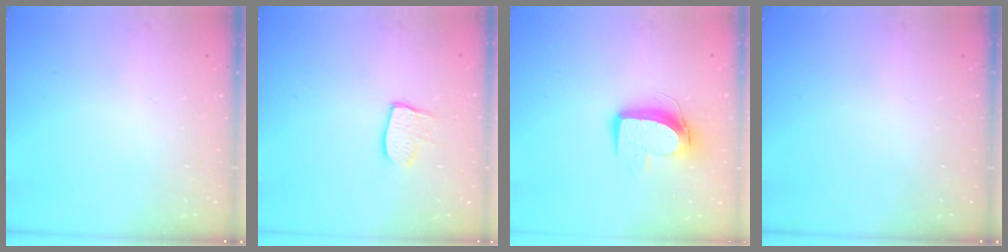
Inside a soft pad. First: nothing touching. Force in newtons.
{"total": 8.5, "press": 8.5, "slide": 0.7}
{"total": 10.6, "press": 10.6, "slide": 0.9}
{"total": 0.0}